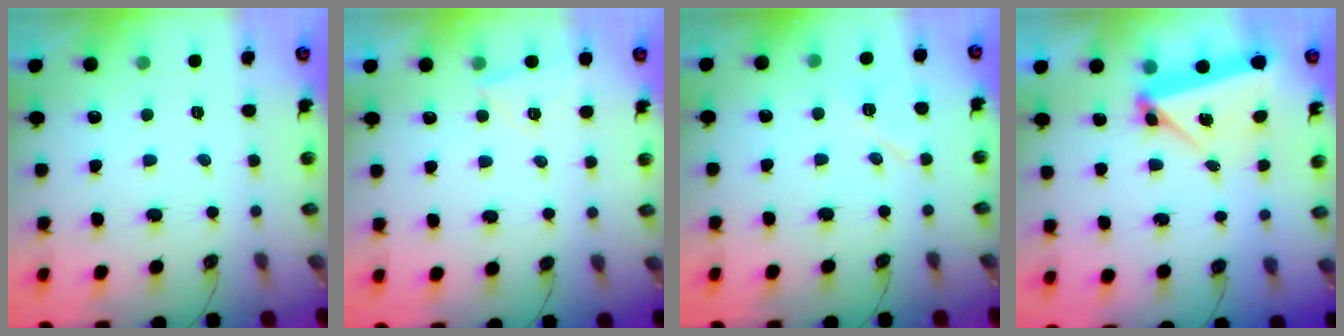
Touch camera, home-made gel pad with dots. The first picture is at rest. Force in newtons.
{"total": 4.4, "press": 3.7, "slide": 2.5}
{"total": 7.2, "press": 7.2, "slide": 0.8}
{"total": 6.0, "press": 4.6, "slide": 3.9}